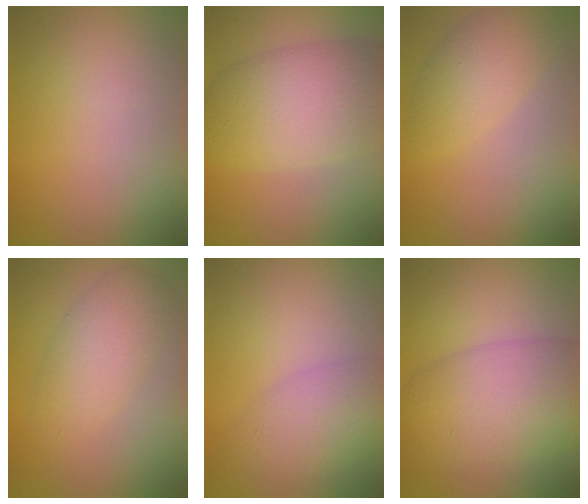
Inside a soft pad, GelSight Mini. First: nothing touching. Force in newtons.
{"total": 8.0, "press": 8.0, "slide": 0.3}
{"total": 3.3, "press": 3.3, "slide": 0.1}
{"total": 4.0, "press": 4.0, "slide": 0.3}
{"total": 4.0, "press": 4.0, "slide": 0.2}
{"total": 7.8, "press": 7.8, "slide": 0.2}